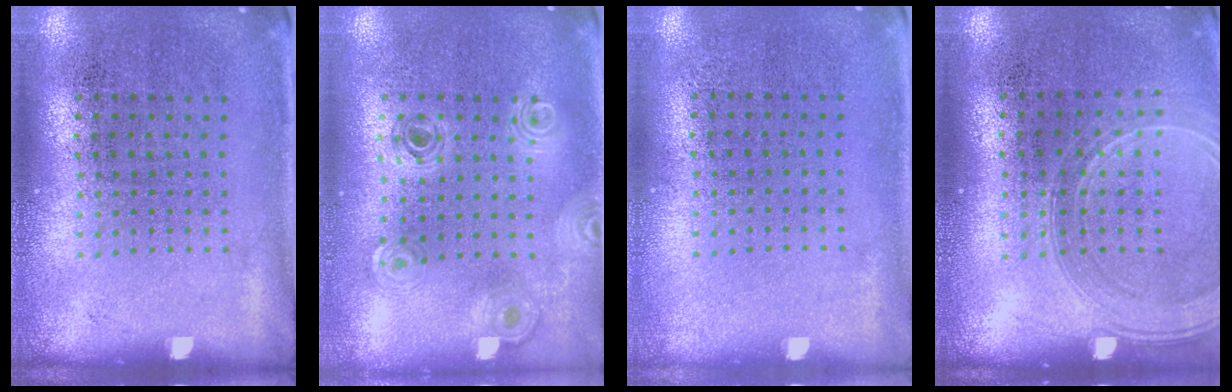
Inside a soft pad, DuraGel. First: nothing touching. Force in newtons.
{"total": 0.8, "press": 0.8, "slide": 0.2}
{"total": 0.0}
{"total": 1.6, "press": 1.6, "slide": 0.3}